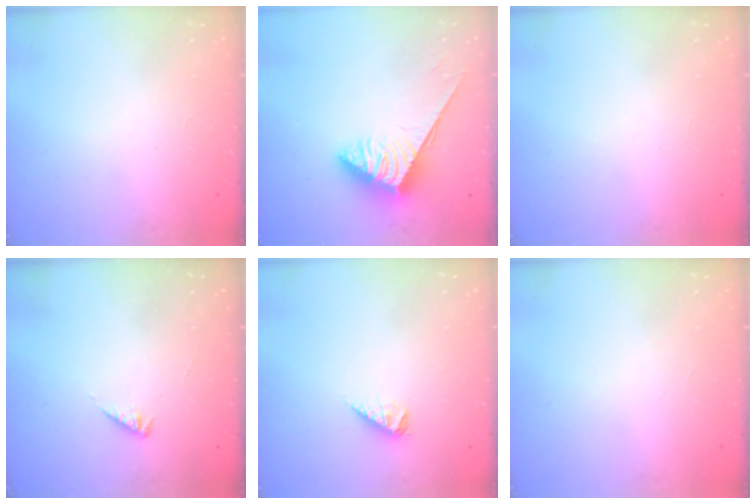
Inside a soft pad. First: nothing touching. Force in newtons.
{"total": 3.8, "press": 3.7, "slide": 0.6}
{"total": 0.0}
{"total": 2.5, "press": 2.5, "slide": 0.5}
{"total": 5.2, "press": 5.1, "slide": 0.7}
{"total": 0.0}